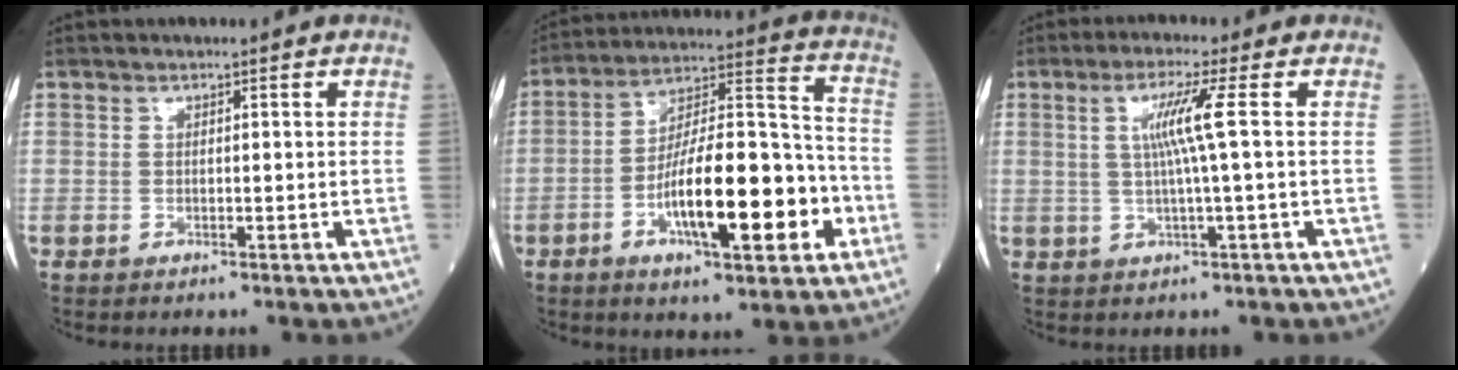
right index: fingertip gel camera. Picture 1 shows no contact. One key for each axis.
{"total": 19.2, "fx": -6.0, "fy": 5.1, "fz": 17.5, "tx": -0.304, "ty": 0.015, "tz": -0.090}
{"total": 6.1, "fx": 0.9, "fy": -0.8, "fz": 5.9, "tx": -0.118, "ty": 0.002, "tz": 0.023}